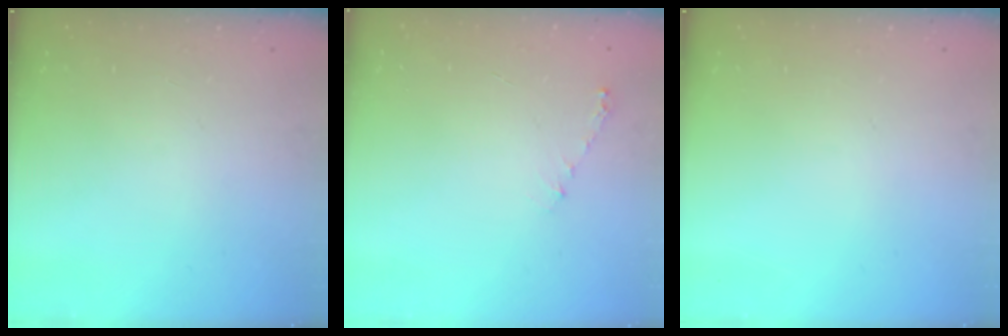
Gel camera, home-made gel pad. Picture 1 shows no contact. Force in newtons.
{"total": 4.2, "press": 4.2, "slide": 0.4}
{"total": 0.0}